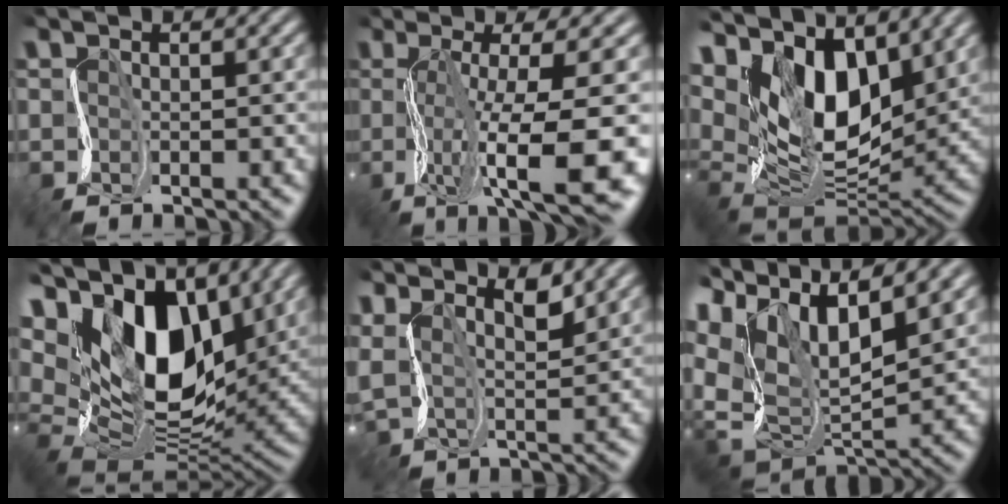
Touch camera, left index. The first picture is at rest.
{"total": 11.6, "force": [-2.1, 3.1, 11.0], "torque": [-0.174, -0.004, -0.022]}
{"total": 12.4, "force": [6.8, 6.5, 8.0], "torque": [-0.140, 0.011, 0.111]}
{"total": 16.1, "force": [7.6, 9.2, 10.9], "torque": [-0.200, 0.033, 0.122]}
{"total": 4.7, "force": [3.4, 1.9, 2.6], "torque": [-0.061, 0.009, 0.063]}
{"total": 13.2, "force": [7.2, 7.1, 8.5], "torque": [-0.183, 0.022, 0.138]}